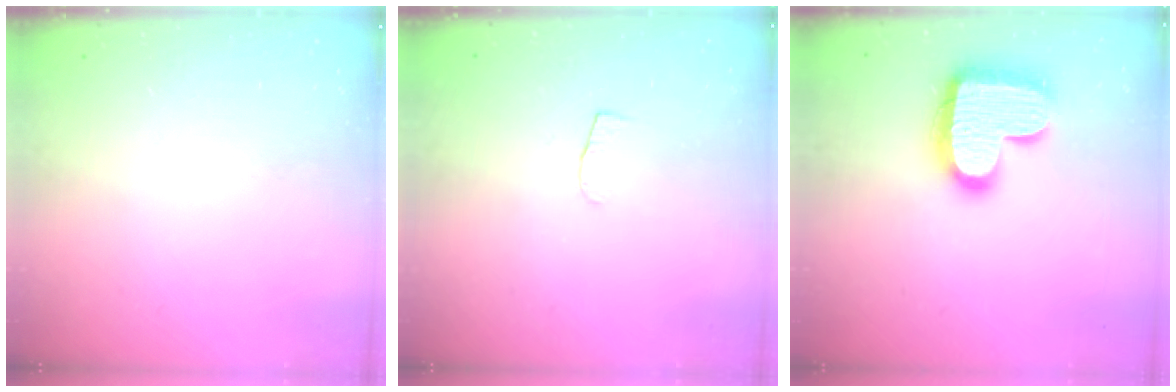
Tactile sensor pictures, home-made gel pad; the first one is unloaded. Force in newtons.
{"total": 4.2, "press": 4.1, "slide": 0.4}
{"total": 18.3, "press": 18.2, "slide": 1.1}